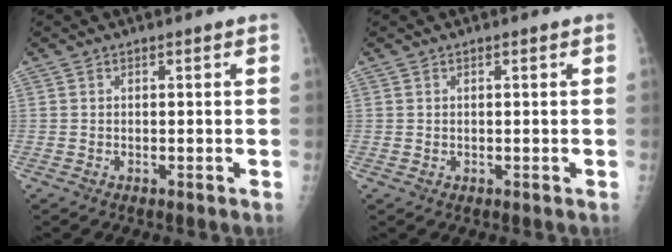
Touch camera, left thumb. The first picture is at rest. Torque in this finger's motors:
{"motor_torque": [-0.41, 0.07, 0.06, 0.01, 0.02]}